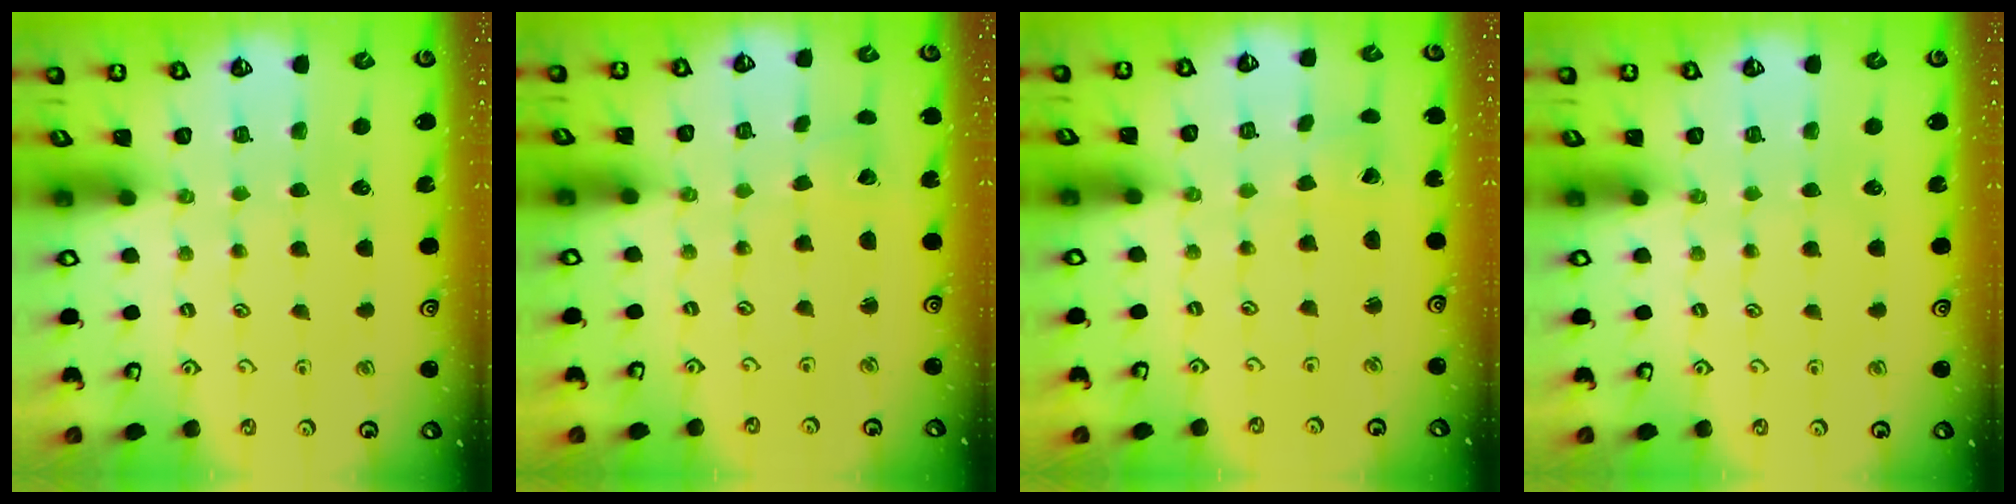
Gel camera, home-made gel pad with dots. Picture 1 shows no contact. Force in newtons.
{"total": 2.1, "press": 2.1, "slide": 0.1}
{"total": 1.2, "press": 1.2, "slide": 0.1}
{"total": 0.0}